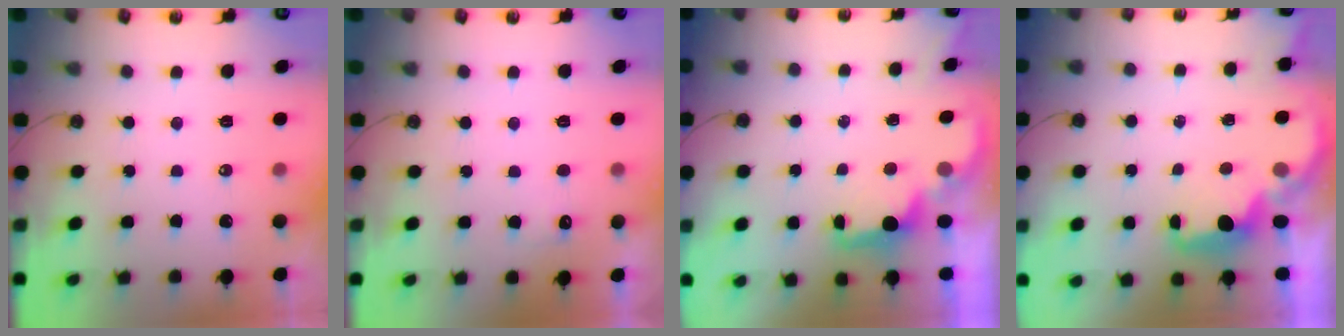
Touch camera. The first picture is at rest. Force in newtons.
{"total": 3.9, "press": 3.7, "slide": 1.2}
{"total": 1.6, "press": 1.5, "slide": 0.6}
{"total": 2.0, "press": 1.9, "slide": 0.8}